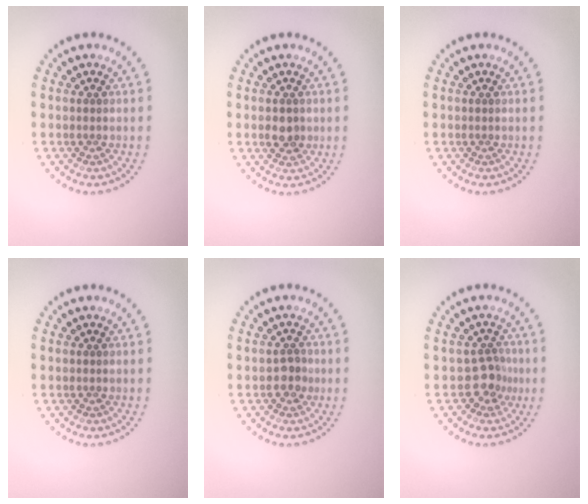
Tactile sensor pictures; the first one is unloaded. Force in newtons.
{"total": 1.7, "press": 1.7, "slide": 0.2}
{"total": 0.0}
{"total": 0.0}
{"total": 1.6, "press": 1.5, "slide": 0.5}
{"total": 2.2, "press": 1.7, "slide": 1.4}